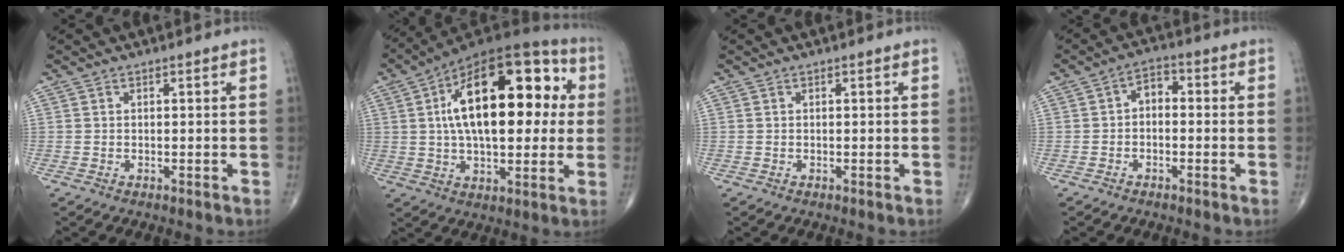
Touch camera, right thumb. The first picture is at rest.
{"total": 25.6, "force": [4.6, 12.5, 21.9], "torque": [-0.326, 0.023, 0.063]}
{"total": 0.0}
{"total": 3.9, "force": [-0.5, 2.6, 2.8], "torque": [-0.030, 0.020, -0.021]}